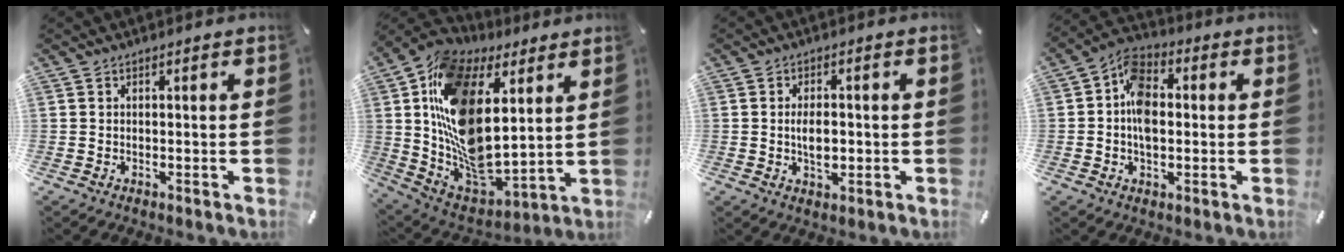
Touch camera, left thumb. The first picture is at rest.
{"total": 20.4, "force": [6.2, 13.1, 14.4], "torque": [-0.318, -0.056, 0.108]}
{"total": 4.8, "force": [-0.4, 2.9, 3.8], "torque": [-0.061, -0.003, -0.010]}
{"total": 9.0, "force": [-0.3, 6.2, 6.6], "torque": [-0.124, 0.014, -0.002]}